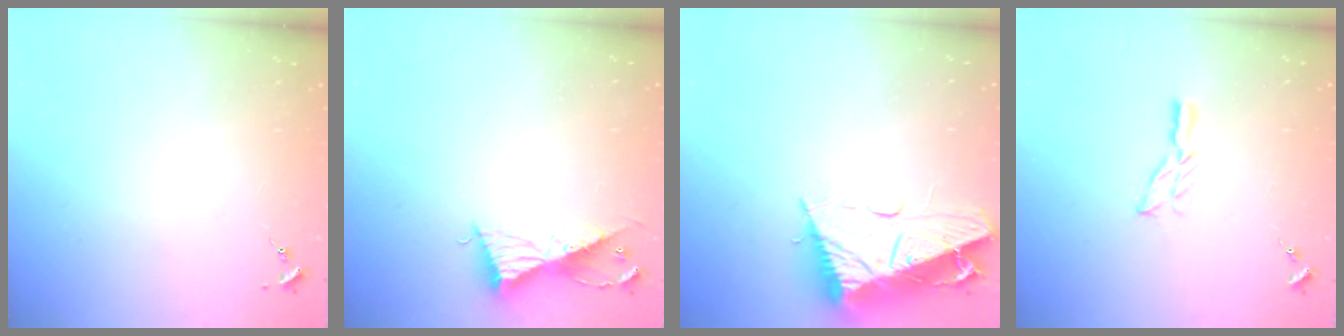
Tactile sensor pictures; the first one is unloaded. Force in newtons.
{"total": 9.3, "press": 9.3, "slide": 0.7}
{"total": 16.6, "press": 16.5, "slide": 1.5}
{"total": 5.8, "press": 5.8, "slide": 0.5}